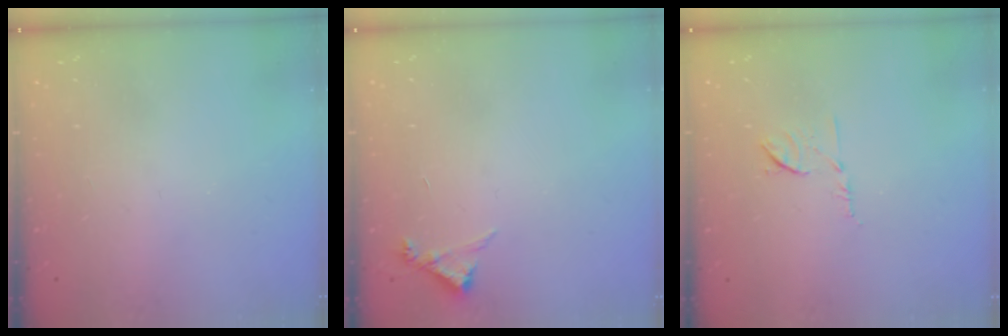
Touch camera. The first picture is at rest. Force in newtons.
{"total": 5.0, "press": 5.0, "slide": 0.5}
{"total": 6.6, "press": 6.5, "slide": 0.9}